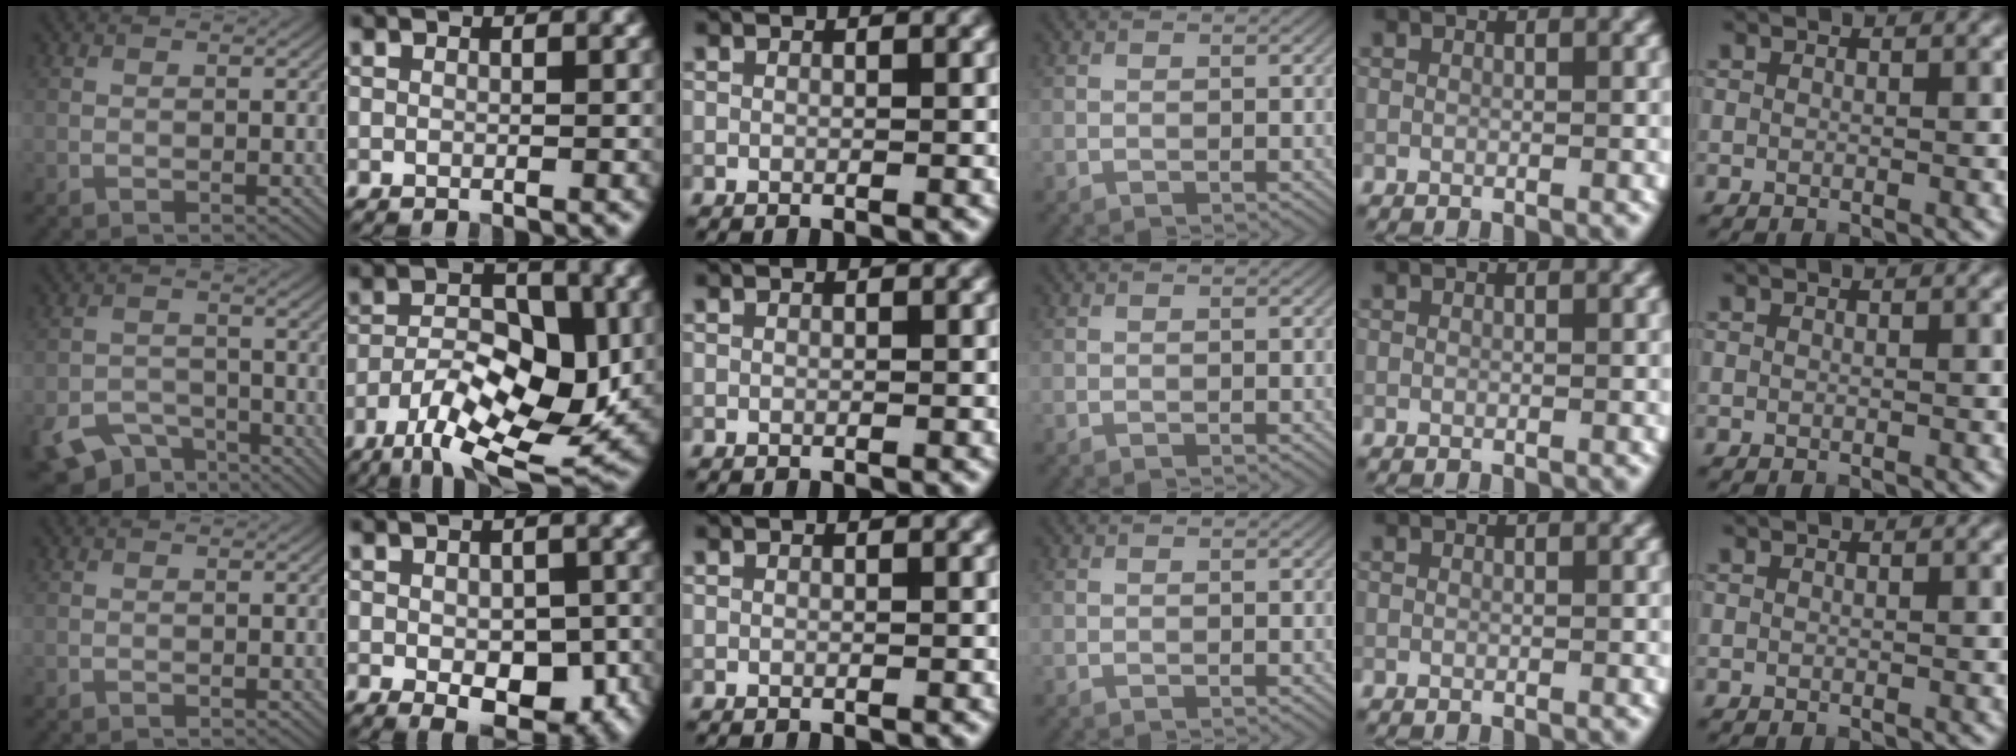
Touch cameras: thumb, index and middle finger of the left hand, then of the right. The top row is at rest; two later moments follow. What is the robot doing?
{"motion": "lift_and_place", "object": "calculator"}